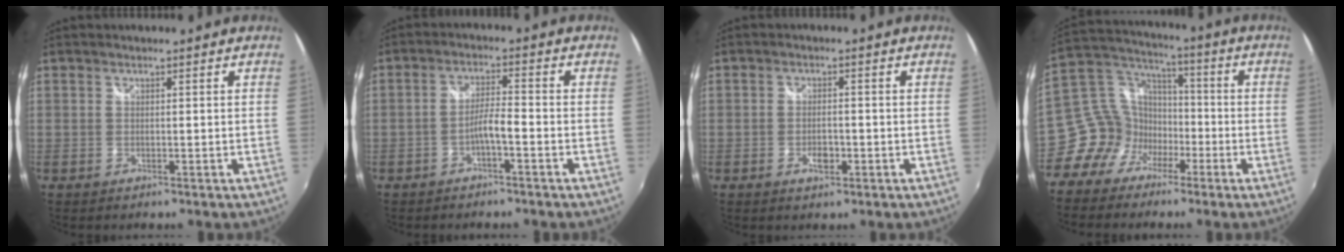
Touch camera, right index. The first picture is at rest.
{"total": 3.5, "force": [-2.1, 0.1, 2.8], "torque": [-0.060, 0.008, -0.036]}
{"total": 3.1, "force": [-1.3, 1.6, 2.4], "torque": [-0.044, -0.003, -0.022]}
{"total": 10.9, "force": [-5.7, 8.7, 3.3], "torque": [-0.074, 0.039, -0.106]}